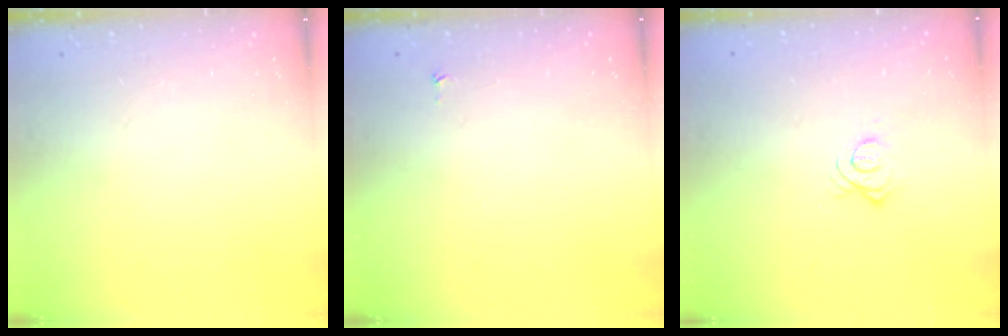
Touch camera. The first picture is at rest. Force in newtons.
{"total": 2.9, "press": 2.9, "slide": 0.4}
{"total": 3.4, "press": 3.4, "slide": 0.2}